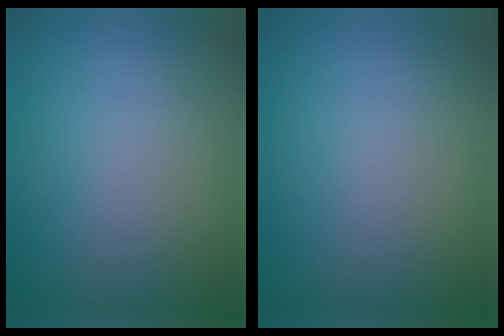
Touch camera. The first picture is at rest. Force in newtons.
{"total": 0.0}